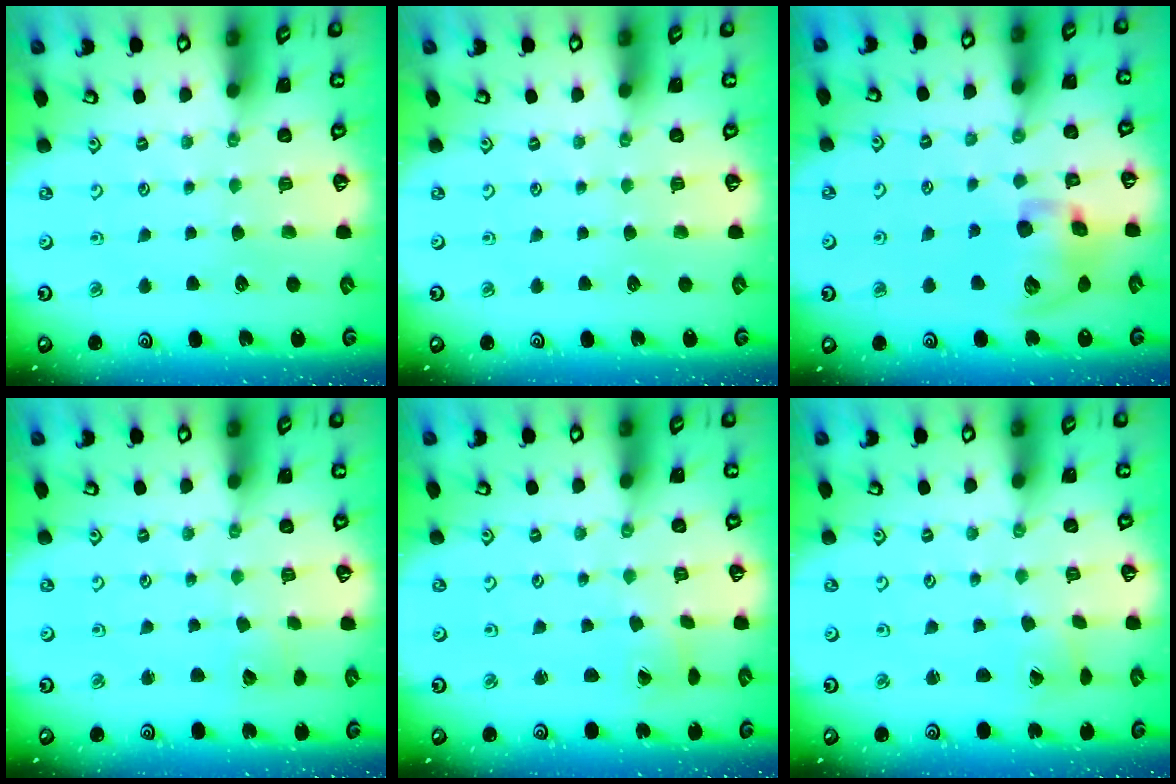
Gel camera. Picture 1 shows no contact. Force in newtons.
{"total": 0.0}
{"total": 13.2, "press": 13.0, "slide": 2.1}
{"total": 3.1, "press": 3.1, "slide": 0.4}
{"total": 1.5, "press": 1.5, "slide": 0.0}
{"total": 1.6, "press": 1.6, "slide": 0.3}